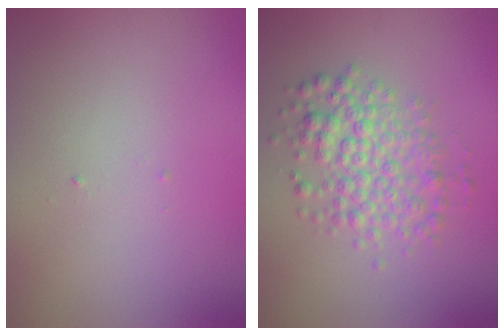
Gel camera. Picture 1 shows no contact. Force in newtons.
{"total": 4.3, "press": 4.3, "slide": 0.1}